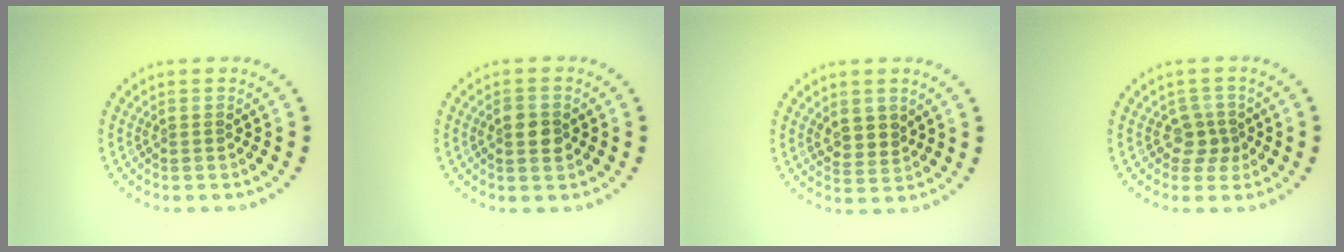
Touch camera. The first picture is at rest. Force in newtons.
{"total": 2.0, "press": 1.9, "slide": 0.1}
{"total": 2.2, "press": 2.0, "slide": 1.0}
{"total": 2.1, "press": 1.7, "slide": 1.2}